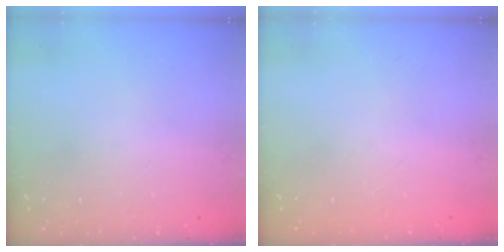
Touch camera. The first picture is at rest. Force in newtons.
{"total": 0.0}